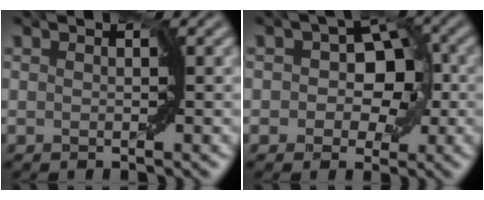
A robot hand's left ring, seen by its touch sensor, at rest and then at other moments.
{"total": 5.7, "force": [-0.1, 4.6, 3.3], "torque": [-0.001, 0.029, -0.029]}